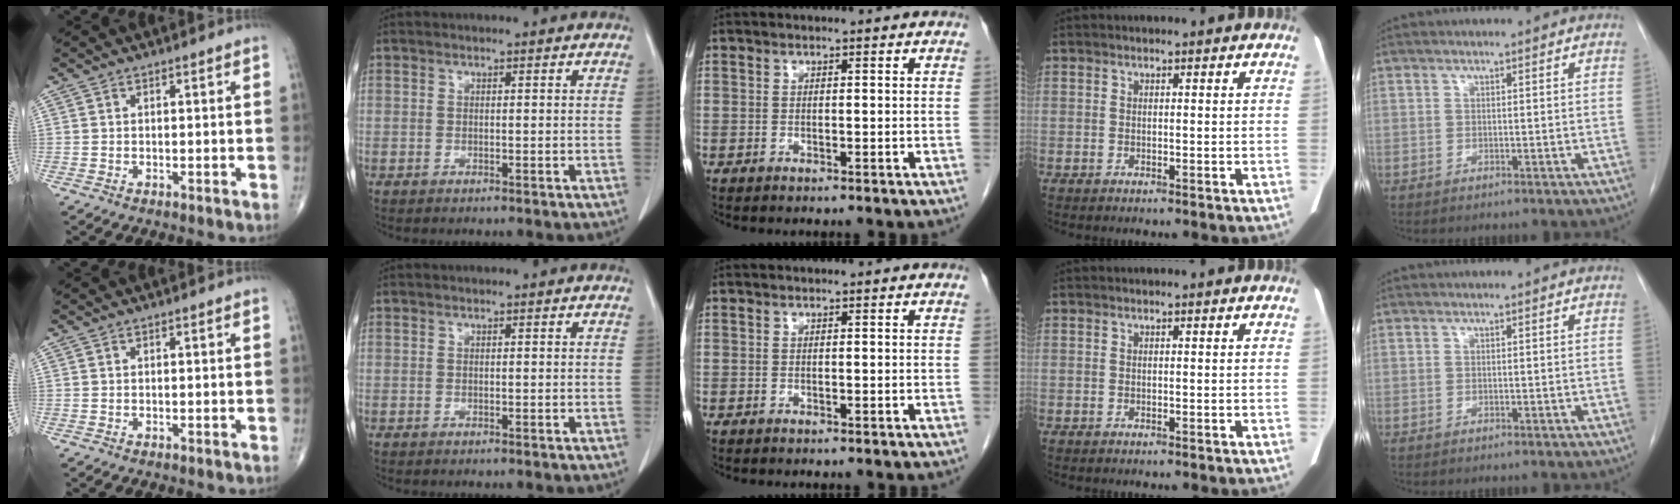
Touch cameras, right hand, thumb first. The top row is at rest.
{}